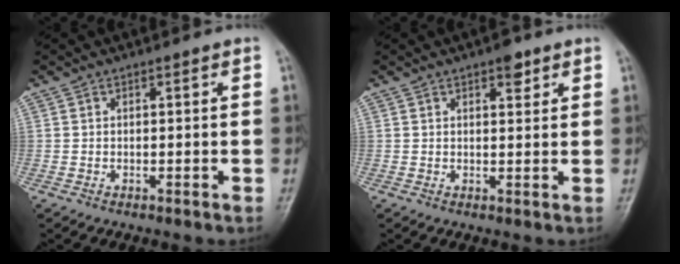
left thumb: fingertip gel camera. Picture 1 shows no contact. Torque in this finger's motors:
{"motor_torque": [0.27, 0.11, 0.14, -0.37, 0.00]}